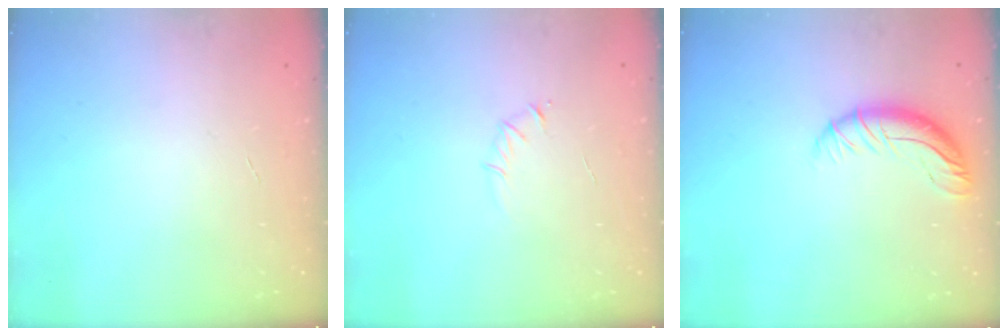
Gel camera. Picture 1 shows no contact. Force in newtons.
{"total": 2.7, "press": 2.6, "slide": 0.8}
{"total": 9.4, "press": 9.2, "slide": 1.9}